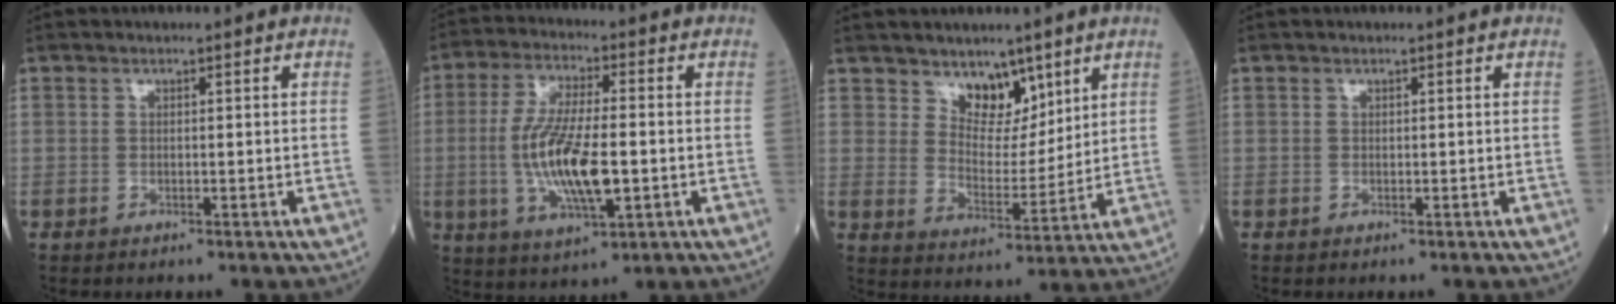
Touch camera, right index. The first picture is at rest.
{"total": 12.3, "force": [-1.7, 3.0, 11.8], "torque": [-0.239, -0.009, -0.028]}
{"total": 6.7, "force": [4.8, 3.7, 2.8], "torque": [-0.036, -0.009, 0.089]}
{"total": 0.0}